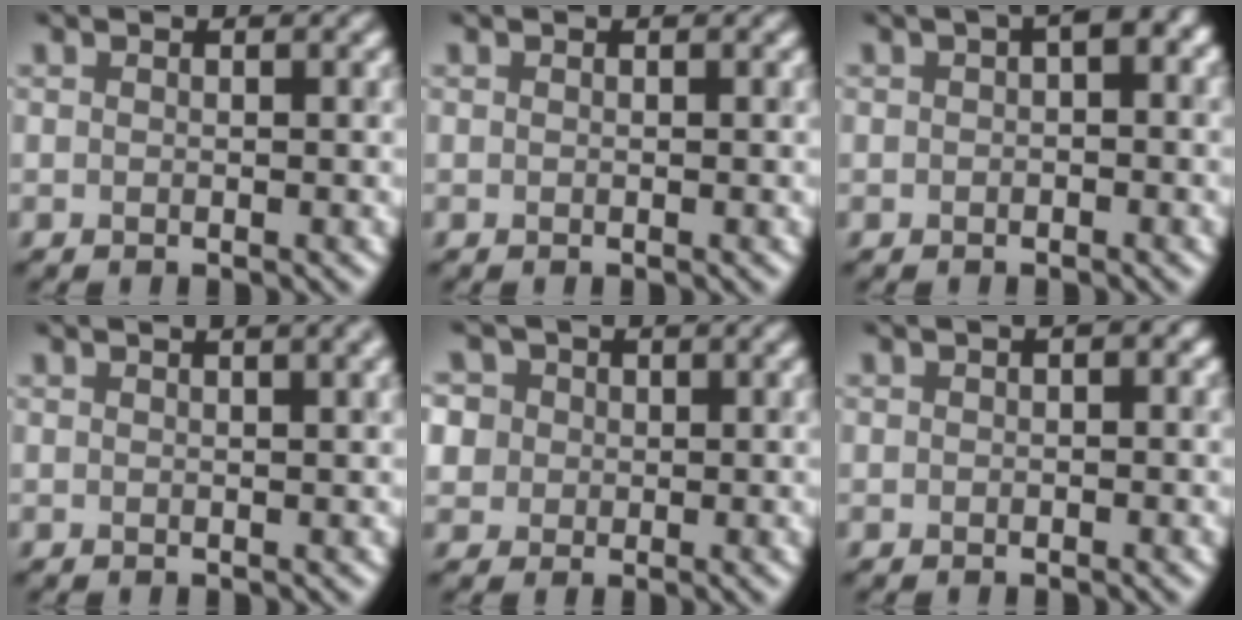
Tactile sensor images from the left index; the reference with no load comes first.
{"total": 0.0}
{"total": 2.6, "force": [0.5, 1.3, 2.1], "torque": [-0.024, 0.011, -0.001]}
{"total": 4.2, "force": [1.9, 1.7, 3.3], "torque": [-0.026, 0.021, -0.002]}
{"total": 6.2, "force": [2.0, 5.4, 2.2], "torque": [-0.042, 0.034, 0.005]}
{"total": 1.4, "force": [0.3, 0.9, 1.0], "torque": [-0.009, 0.005, -0.003]}